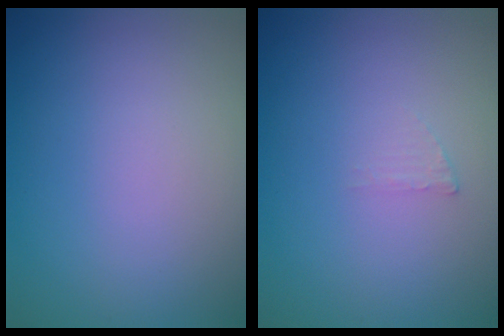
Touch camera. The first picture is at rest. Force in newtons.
{"total": 0.6, "press": 0.6, "slide": 0.1}